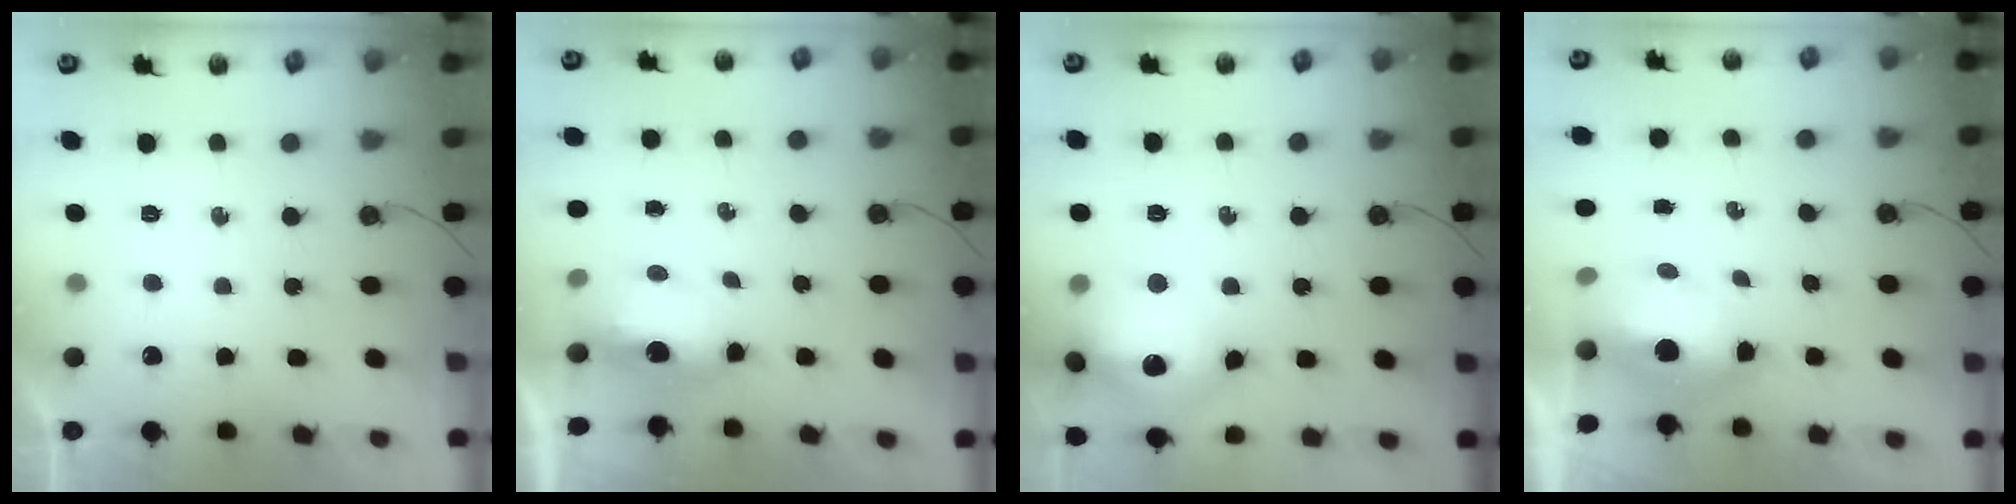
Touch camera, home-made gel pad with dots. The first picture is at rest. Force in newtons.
{"total": 10.8, "press": 8.3, "slide": 7.0}
{"total": 18.6, "press": 18.5, "slide": 1.6}
{"total": 8.8, "press": 8.6, "slide": 1.6}